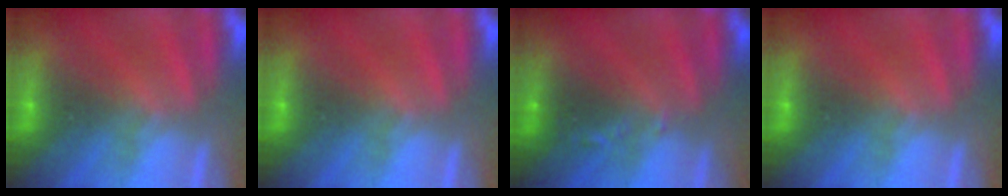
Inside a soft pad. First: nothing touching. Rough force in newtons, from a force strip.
{"total": 0.0}
{"total": 2.4}
{"total": 0.0}